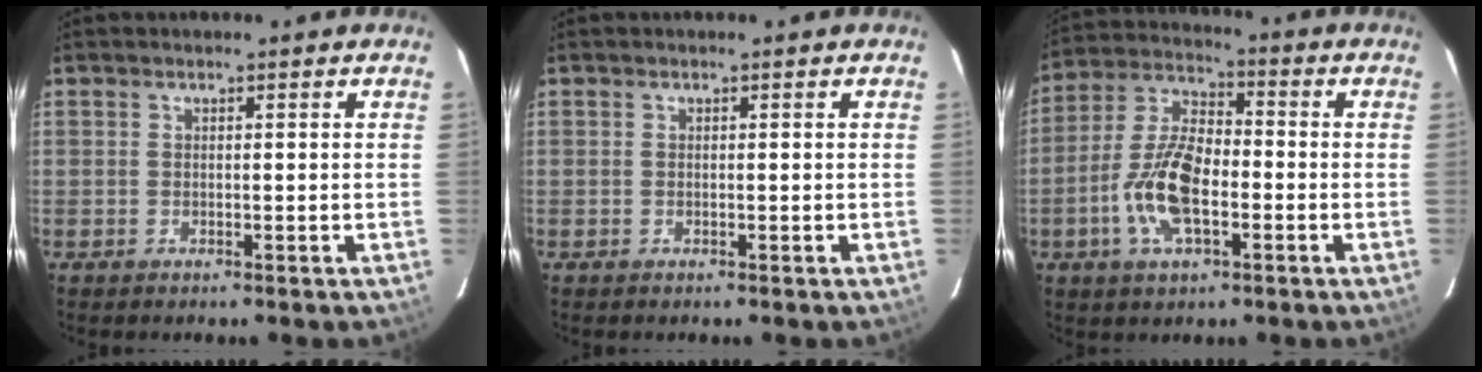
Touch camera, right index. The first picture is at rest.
{"total": 0.0}
{"total": 12.4, "force": [-3.7, 5.5, 10.5], "torque": [-0.221, 0.008, -0.073]}